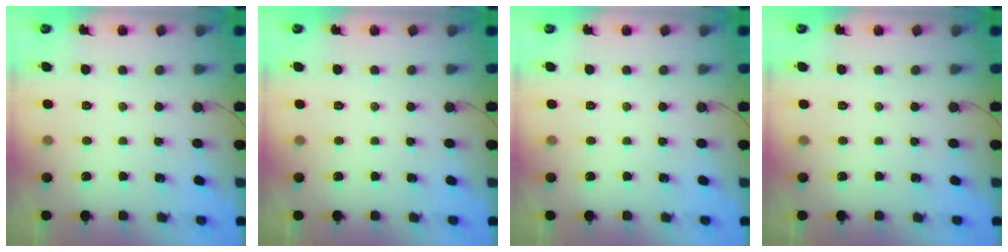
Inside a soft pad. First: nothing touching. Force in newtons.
{"total": 0.0}
{"total": 0.0}
{"total": 0.0}